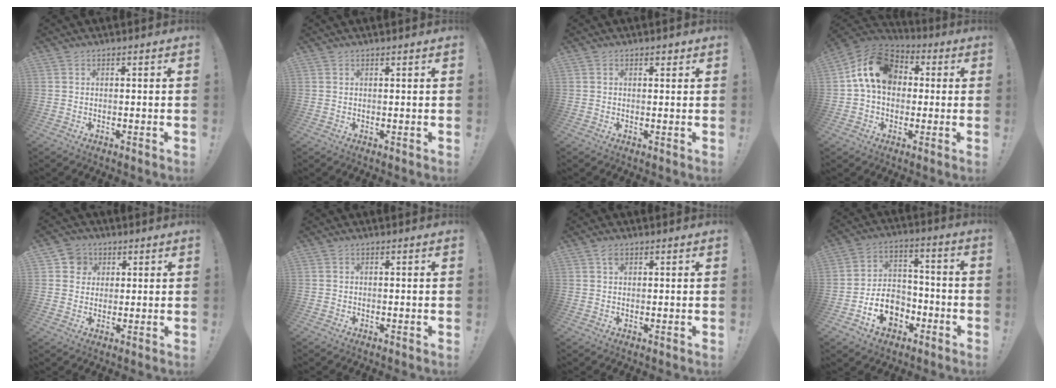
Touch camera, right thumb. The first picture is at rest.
{"total": 0.6, "force": [0.6, -0.1, 0.1], "torque": [0.006, -0.003, 0.010]}
{"total": 1.1, "force": [0.8, 0.7, 0.5], "torque": [0.004, -0.005, 0.013]}
{"total": 15.8, "force": [3.5, 11.8, 9.9], "torque": [-0.157, 0.012, 0.070]}
{"total": 5.1, "force": [2.0, 4.6, 1.0], "torque": [-0.012, -0.007, 0.037]}
{"total": 0.0}
{"total": 1.5, "force": [0.8, 1.1, 0.7], "torque": [-0.013, 0.002, 0.014]}
{"total": 12.6, "force": [-5.8, 9.5, 5.9], "torque": [-0.083, 0.041, -0.099]}